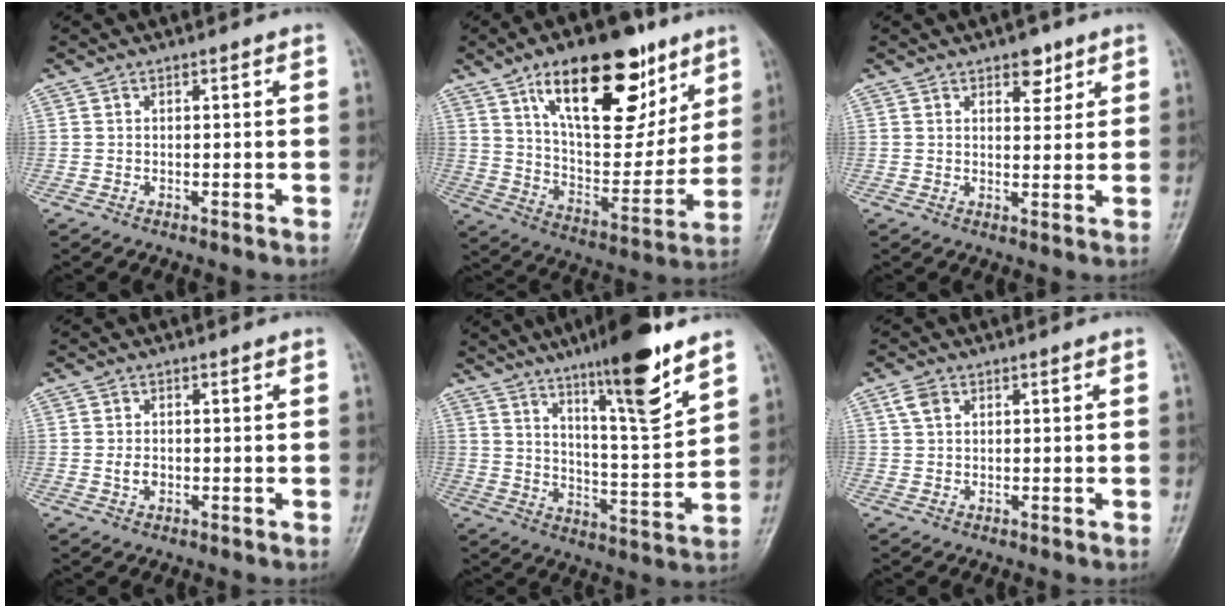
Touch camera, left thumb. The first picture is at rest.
{"total": 24.3, "force": [13.2, 11.2, 17.1], "torque": [-0.214, -0.046, 0.222]}
{"total": 4.2, "force": [2.7, 2.3, 2.4], "torque": [-0.009, -0.014, 0.036]}
{"total": 1.8, "force": [-0.1, 1.3, 1.2], "torque": [-0.021, 0.000, -0.002]}
{"total": 16.4, "force": [10.9, 2.1, 12.1], "torque": [-0.177, -0.066, 0.179]}
{"total": 2.4, "force": [1.1, 1.6, 1.5], "torque": [-0.029, 0.006, 0.023]}